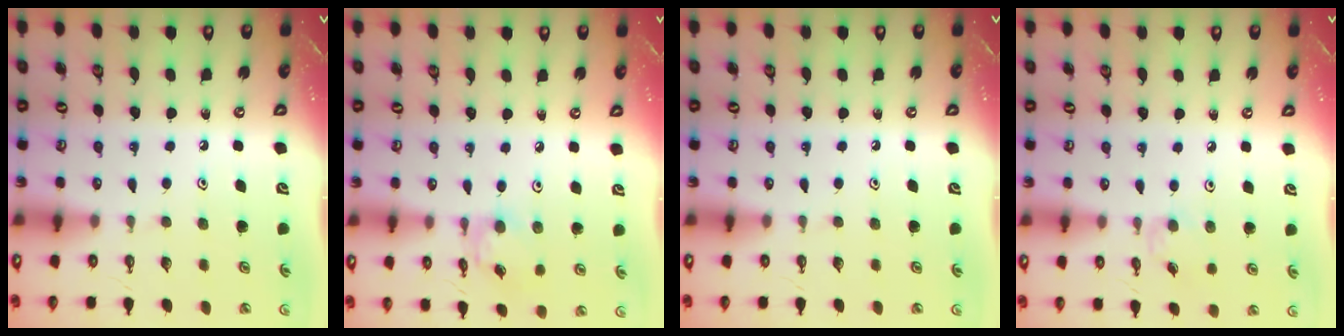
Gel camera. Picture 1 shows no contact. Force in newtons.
{"total": 7.4, "press": 7.4, "slide": 0.4}
{"total": 0.0}
{"total": 2.5, "press": 2.4, "slide": 0.4}